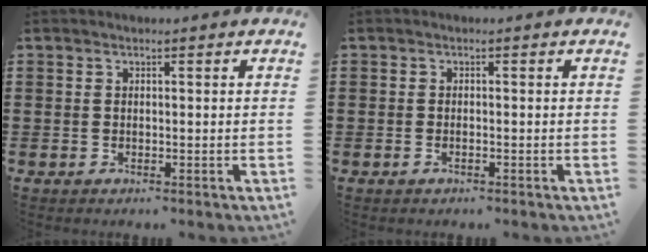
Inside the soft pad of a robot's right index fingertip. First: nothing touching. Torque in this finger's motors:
{"motor_torque": [-0.41, 0.39, -0.01, -0.01]}